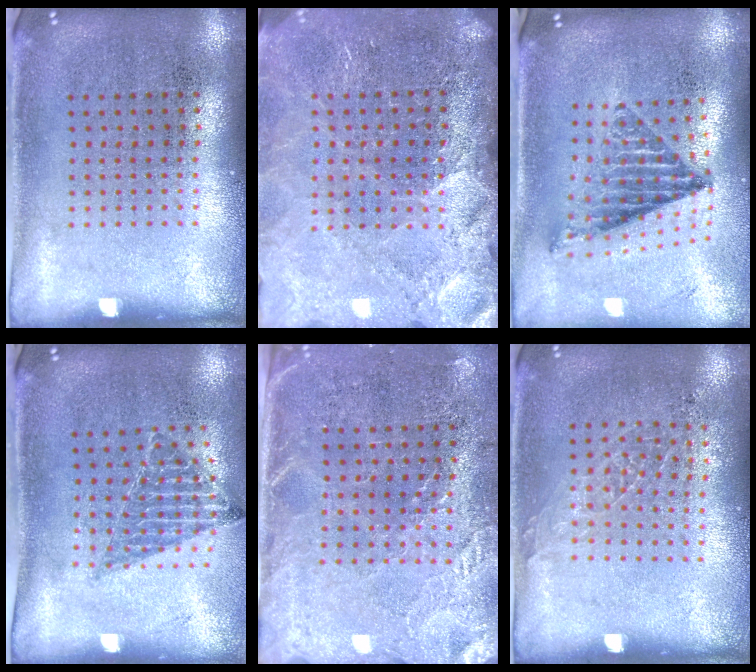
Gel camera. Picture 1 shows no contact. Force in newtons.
{"total": 3.4, "press": 3.0, "slide": 1.5}
{"total": 1.3, "press": 1.2, "slide": 0.6}
{"total": 1.0, "press": 0.9, "slide": 0.4}
{"total": 3.1, "press": 2.8, "slide": 1.3}
{"total": 0.9, "press": 0.8, "slide": 0.2}